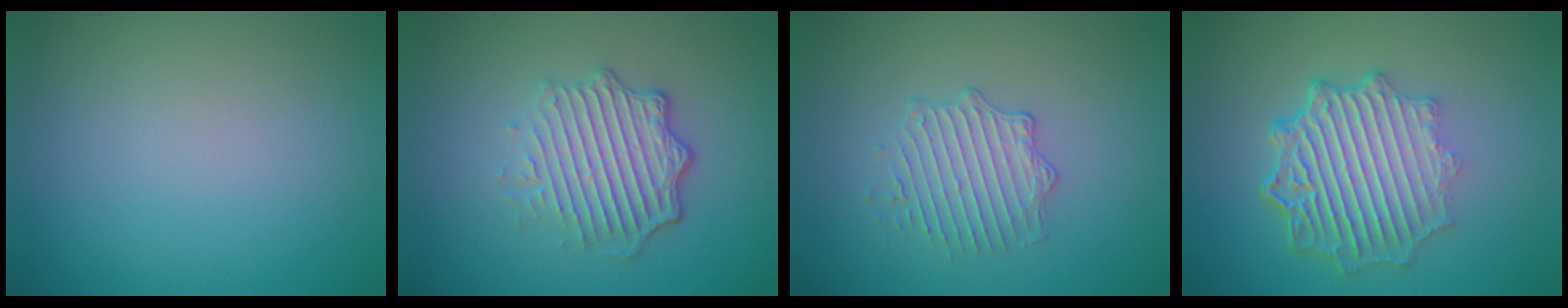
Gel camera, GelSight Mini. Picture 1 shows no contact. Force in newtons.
{"total": 5.2, "press": 3.5, "slide": 3.8}
{"total": 2.3, "press": 1.6, "slide": 1.6}
{"total": 7.3, "press": 5.2, "slide": 5.1}